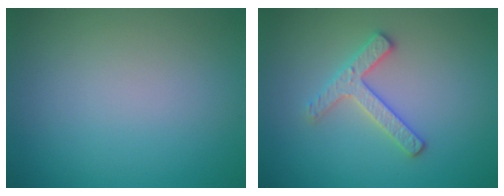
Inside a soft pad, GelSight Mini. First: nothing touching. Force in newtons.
{"total": 2.5, "press": 2.5, "slide": 0.4}